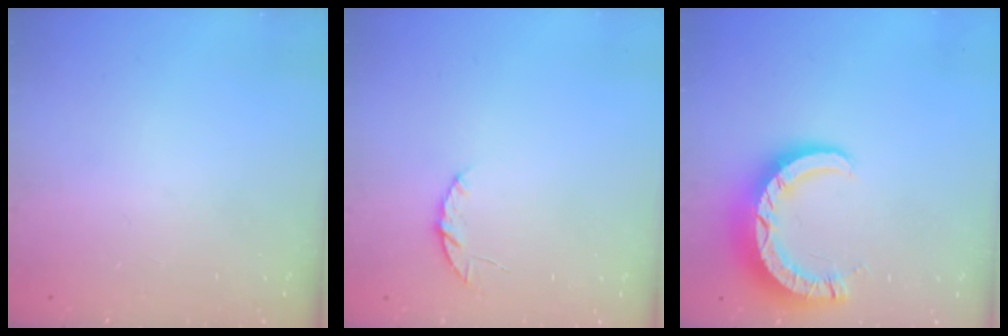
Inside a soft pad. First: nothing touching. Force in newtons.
{"total": 4.2, "press": 4.2, "slide": 0.5}
{"total": 8.5, "press": 8.4, "slide": 0.8}